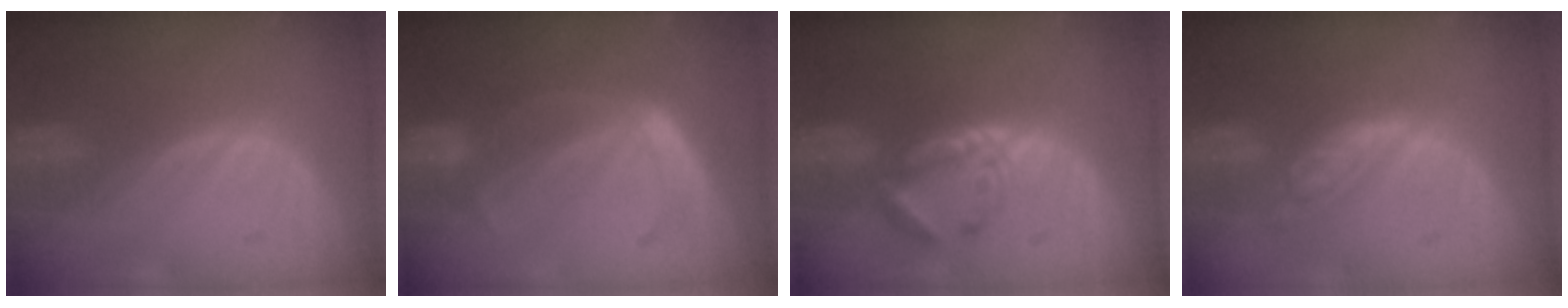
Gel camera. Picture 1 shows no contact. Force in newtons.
{"total": 5.8, "press": 5.0, "slide": 2.8}
{"total": 5.7, "press": 5.1, "slide": 2.6}
{"total": 5.8, "press": 5.1, "slide": 2.8}